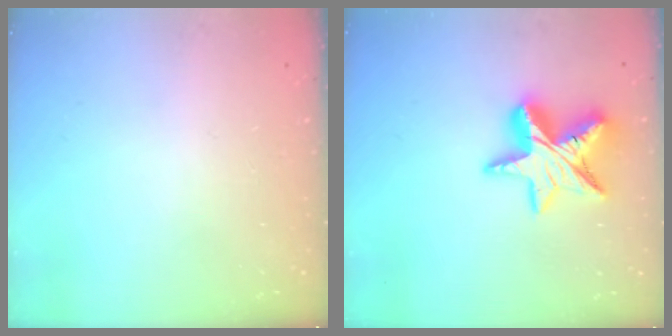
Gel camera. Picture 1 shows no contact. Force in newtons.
{"total": 14.1, "press": 14.1, "slide": 1.4}